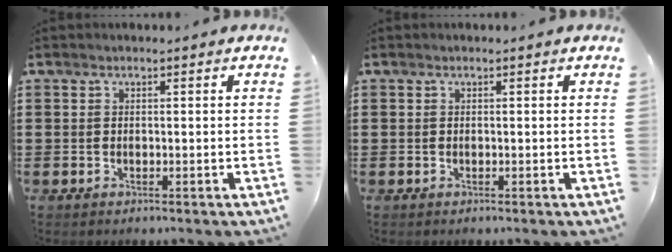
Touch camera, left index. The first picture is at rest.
{"total": 0.0}